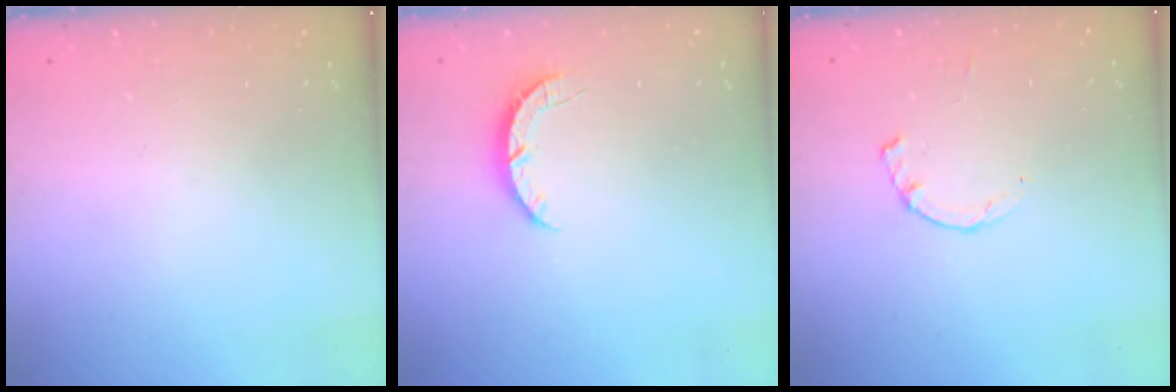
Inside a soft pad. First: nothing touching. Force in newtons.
{"total": 3.6, "press": 3.5, "slide": 0.5}
{"total": 1.2, "press": 1.2, "slide": 0.3}